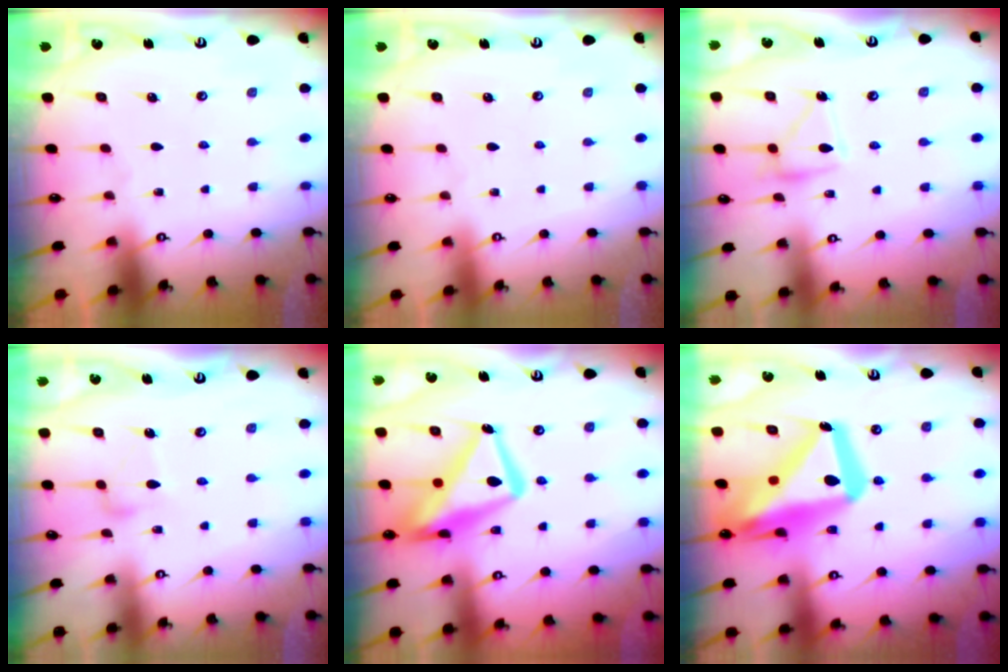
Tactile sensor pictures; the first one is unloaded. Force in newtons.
{"total": 4.0, "press": 4.0, "slide": 0.1}
{"total": 13.5, "press": 13.5, "slide": 0.8}
{"total": 9.1, "press": 9.1, "slide": 0.1}
{"total": 17.3, "press": 17.2, "slide": 1.9}
{"total": 24.0, "press": 23.9, "slide": 2.4}